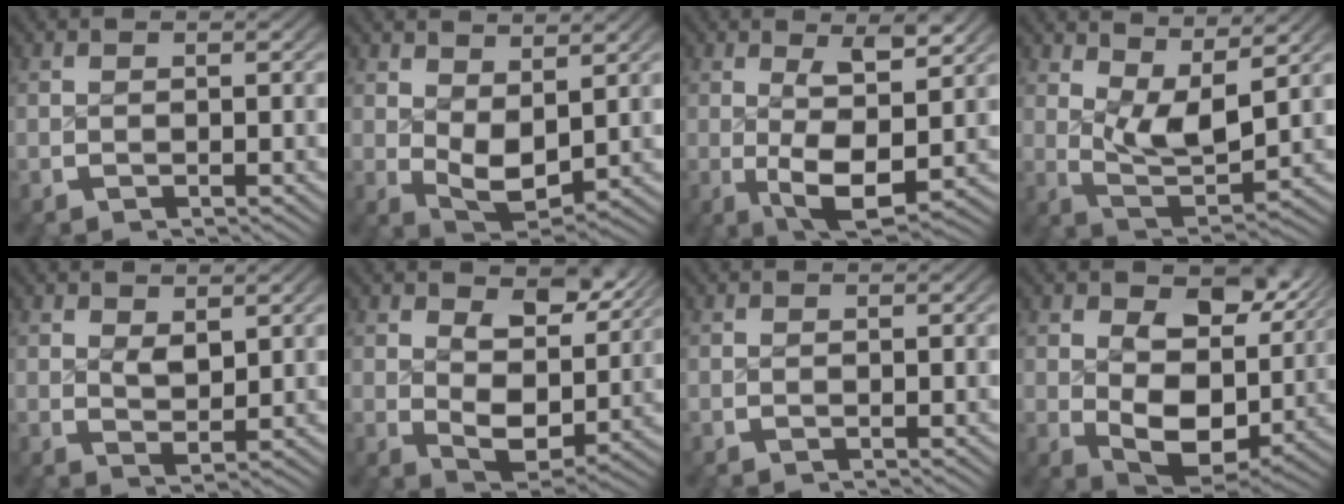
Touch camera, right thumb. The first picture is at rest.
{"total": 5.1, "force": [0.8, 3.1, 3.9], "torque": [-0.077, -0.030, 0.029]}
{"total": 7.1, "force": [-0.5, 3.6, 6.1], "torque": [-0.114, -0.033, 0.008]}
{"total": 5.9, "force": [2.0, 3.0, 4.7], "torque": [-0.094, -0.028, 0.044]}
{"total": 2.0, "force": [1.4, 0.8, 1.2], "torque": [-0.017, -0.011, 0.032]}
{"total": 6.4, "force": [1.8, 3.8, 4.8], "torque": [-0.083, -0.029, 0.040]}
{"total": 0.0}
{"total": 9.2, "force": [0.7, 5.9, 7.0], "torque": [-0.131, -0.047, 0.030]}